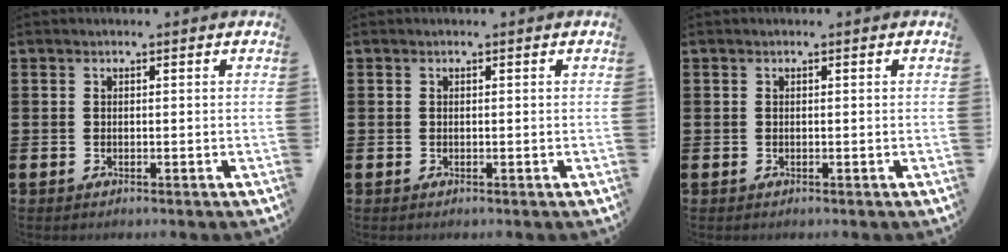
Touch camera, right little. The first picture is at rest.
{"total": 0.0}
{"total": 0.0}